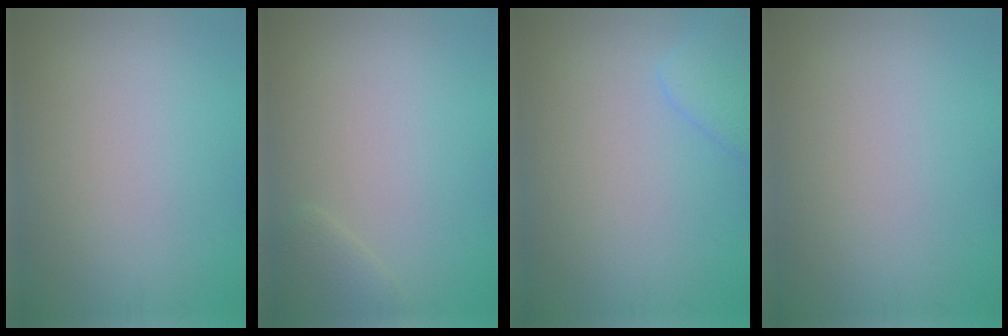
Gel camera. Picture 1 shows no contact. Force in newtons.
{"total": 1.3, "press": 1.3, "slide": 0.2}
{"total": 2.5, "press": 2.5, "slide": 0.2}
{"total": 0.0}